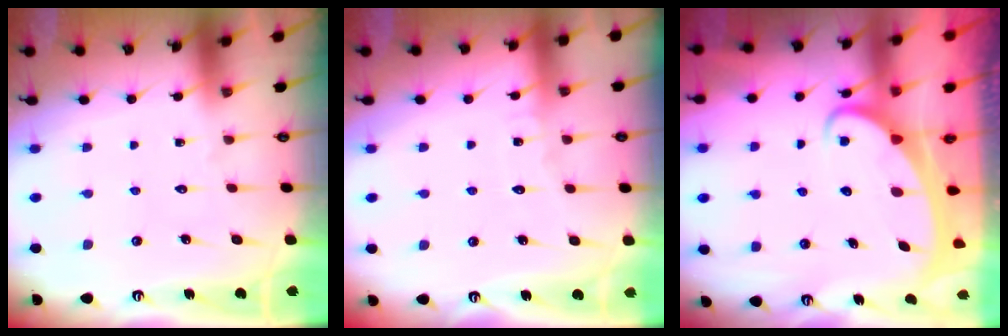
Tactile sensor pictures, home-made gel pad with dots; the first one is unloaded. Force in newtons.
{"total": 3.5, "press": 3.4, "slide": 0.3}
{"total": 4.2, "press": 4.2, "slide": 0.5}